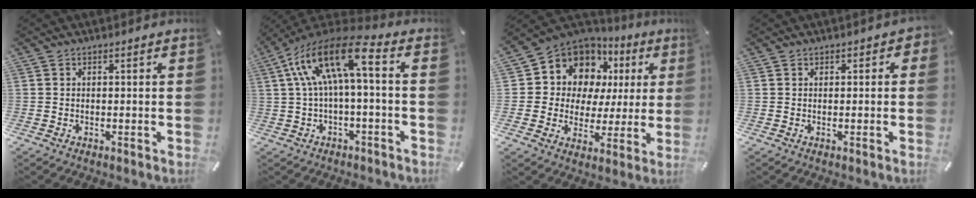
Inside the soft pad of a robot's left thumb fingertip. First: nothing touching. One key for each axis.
{"total": 16.1, "fx": 2.9, "fy": 5.8, "fz": 14.7, "tx": -0.298, "ty": -0.002, "tz": 0.046}
{"total": 12.1, "fx": 6.7, "fy": 9.6, "fz": 3.0, "tx": -0.062, "ty": -0.059, "tz": 0.129}
{"total": 1.0, "fx": 0.2, "fy": 1.0, "fz": 0.3, "tx": 0.010, "ty": -0.001, "tz": -0.002}